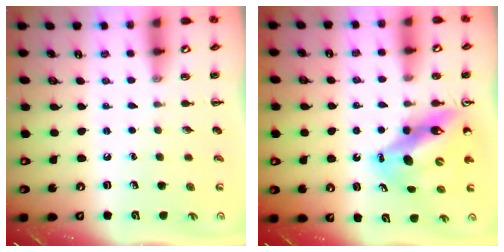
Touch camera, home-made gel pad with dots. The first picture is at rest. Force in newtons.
{"total": 12.3, "press": 11.7, "slide": 3.6}